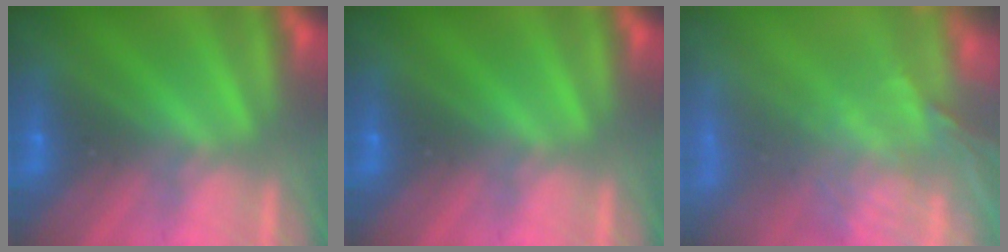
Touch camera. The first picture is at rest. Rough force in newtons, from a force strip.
{"total": 0.0}
{"total": 6.9}